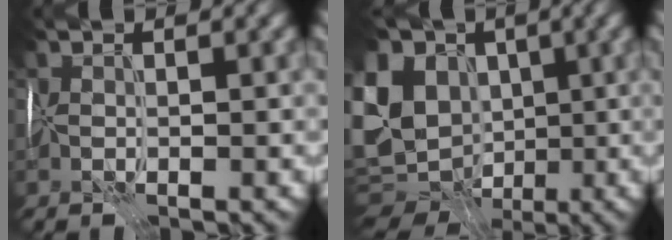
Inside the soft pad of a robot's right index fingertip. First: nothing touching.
{"total": 16.4, "force": [-0.9, 13.7, 9.0], "torque": [-0.221, 0.010, -0.028]}